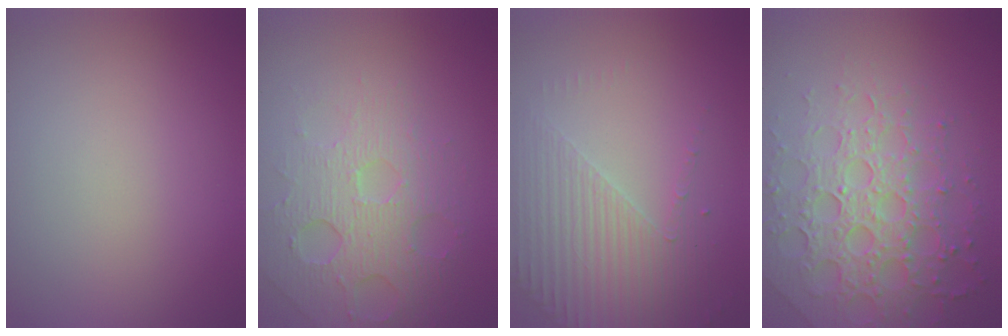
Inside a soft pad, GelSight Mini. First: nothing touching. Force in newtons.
{"total": 4.8, "press": 4.0, "slide": 2.5}
{"total": 4.2, "press": 3.1, "slide": 2.9}
{"total": 6.9, "press": 6.7, "slide": 1.6}